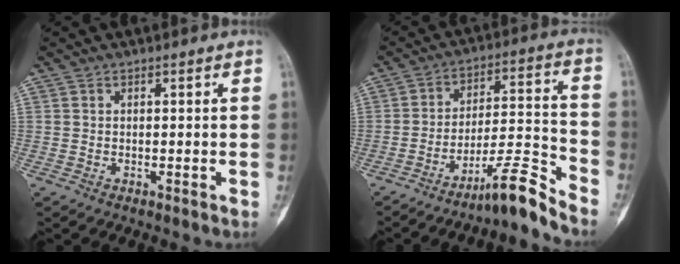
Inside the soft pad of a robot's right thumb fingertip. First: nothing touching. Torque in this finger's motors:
{"motor_torque": [1.40, -0.18, 0.47, -1.04, 0.13]}